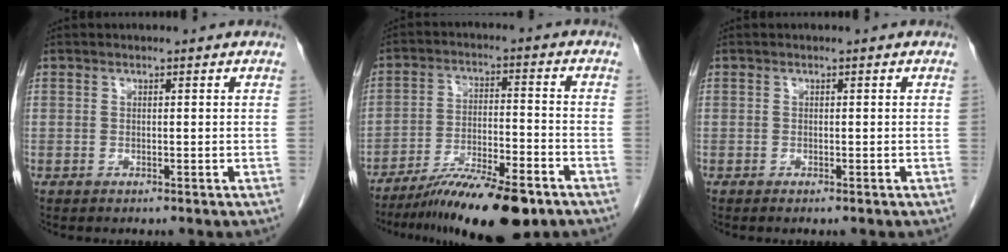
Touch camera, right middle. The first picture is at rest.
{"total": 14.3, "force": [-10.4, 2.2, 9.5], "torque": [-0.152, -0.022, -0.175]}
{"total": 0.5, "force": [-0.4, 0.0, 0.4], "torque": [-0.009, -0.002, -0.005]}